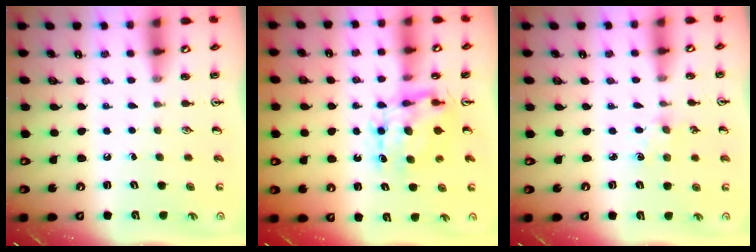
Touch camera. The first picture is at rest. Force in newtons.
{"total": 8.1, "press": 8.0, "slide": 0.6}
{"total": 2.5, "press": 2.5, "slide": 0.4}